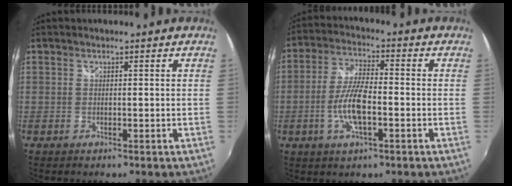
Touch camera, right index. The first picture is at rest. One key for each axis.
{"total": 8.9, "fx": -2.7, "fy": 2.6, "fz": 8.0, "tx": -0.166, "ty": 0.000, "tz": -0.054}